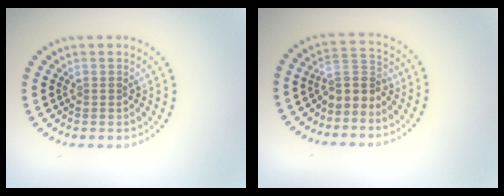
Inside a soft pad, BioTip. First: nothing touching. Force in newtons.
{"total": 2.4, "press": 2.0, "slide": 1.5}